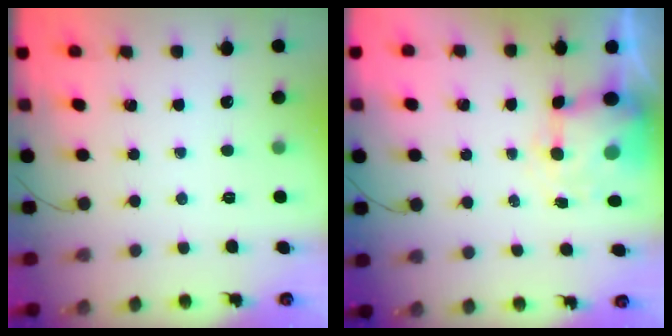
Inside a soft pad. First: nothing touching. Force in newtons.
{"total": 7.0, "press": 6.9, "slide": 1.3}